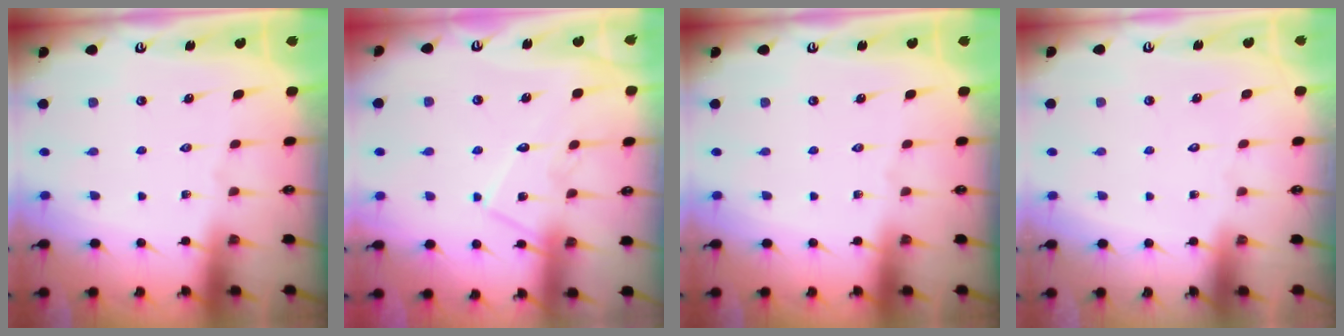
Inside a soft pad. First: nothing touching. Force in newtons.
{"total": 9.9, "press": 9.9, "slide": 0.2}
{"total": 0.0}
{"total": 1.8, "press": 1.8, "slide": 0.1}